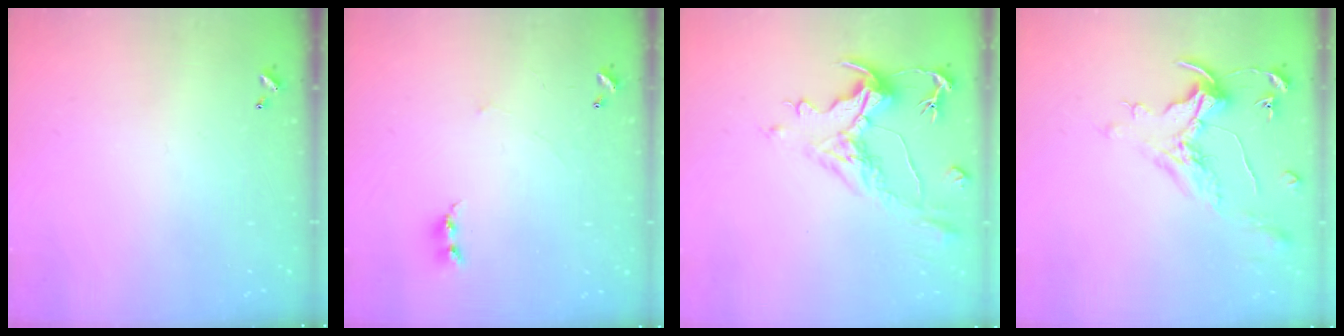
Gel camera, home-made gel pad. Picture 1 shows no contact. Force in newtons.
{"total": 1.2, "press": 1.1, "slide": 0.4}
{"total": 1.5, "press": 0.3, "slide": 1.5}
{"total": 1.5, "press": 1.3, "slide": 0.7}